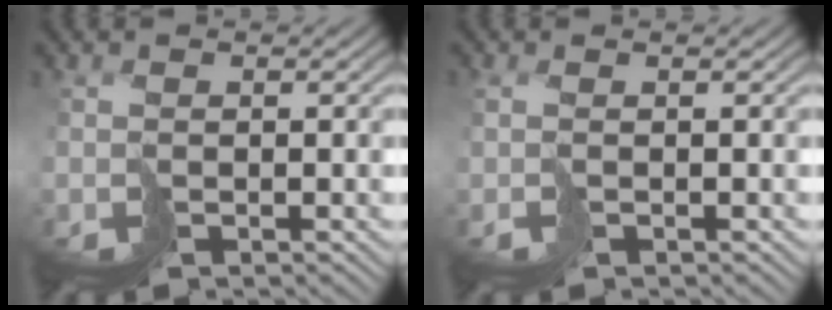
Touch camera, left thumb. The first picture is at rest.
{"total": 1.3, "force": [0.0, 0.3, 1.3], "torque": [-0.023, 0.002, -0.006]}